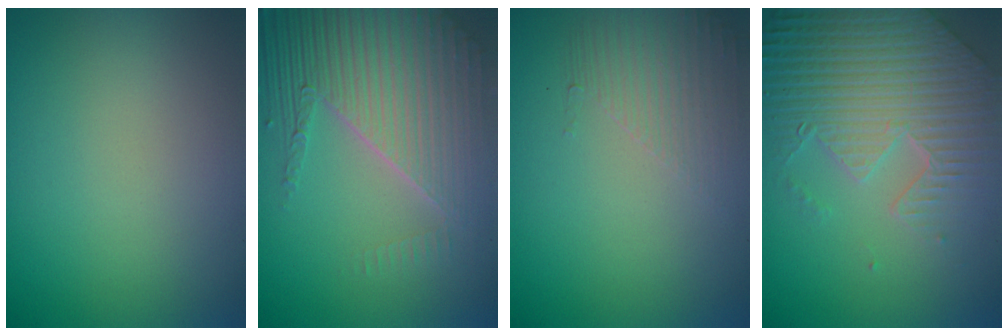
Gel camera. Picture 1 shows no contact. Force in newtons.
{"total": 8.8, "press": 5.7, "slide": 6.7}
{"total": 1.6, "press": 0.7, "slide": 1.4}
{"total": 8.8, "press": 6.3, "slide": 6.1}